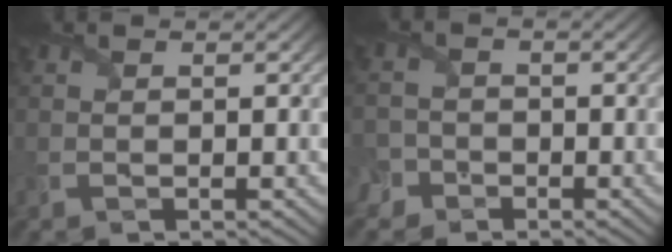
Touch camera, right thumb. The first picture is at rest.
{"total": 2.9, "force": [-1.8, 2.3, 0.3], "torque": [0.001, 0.003, -0.043]}